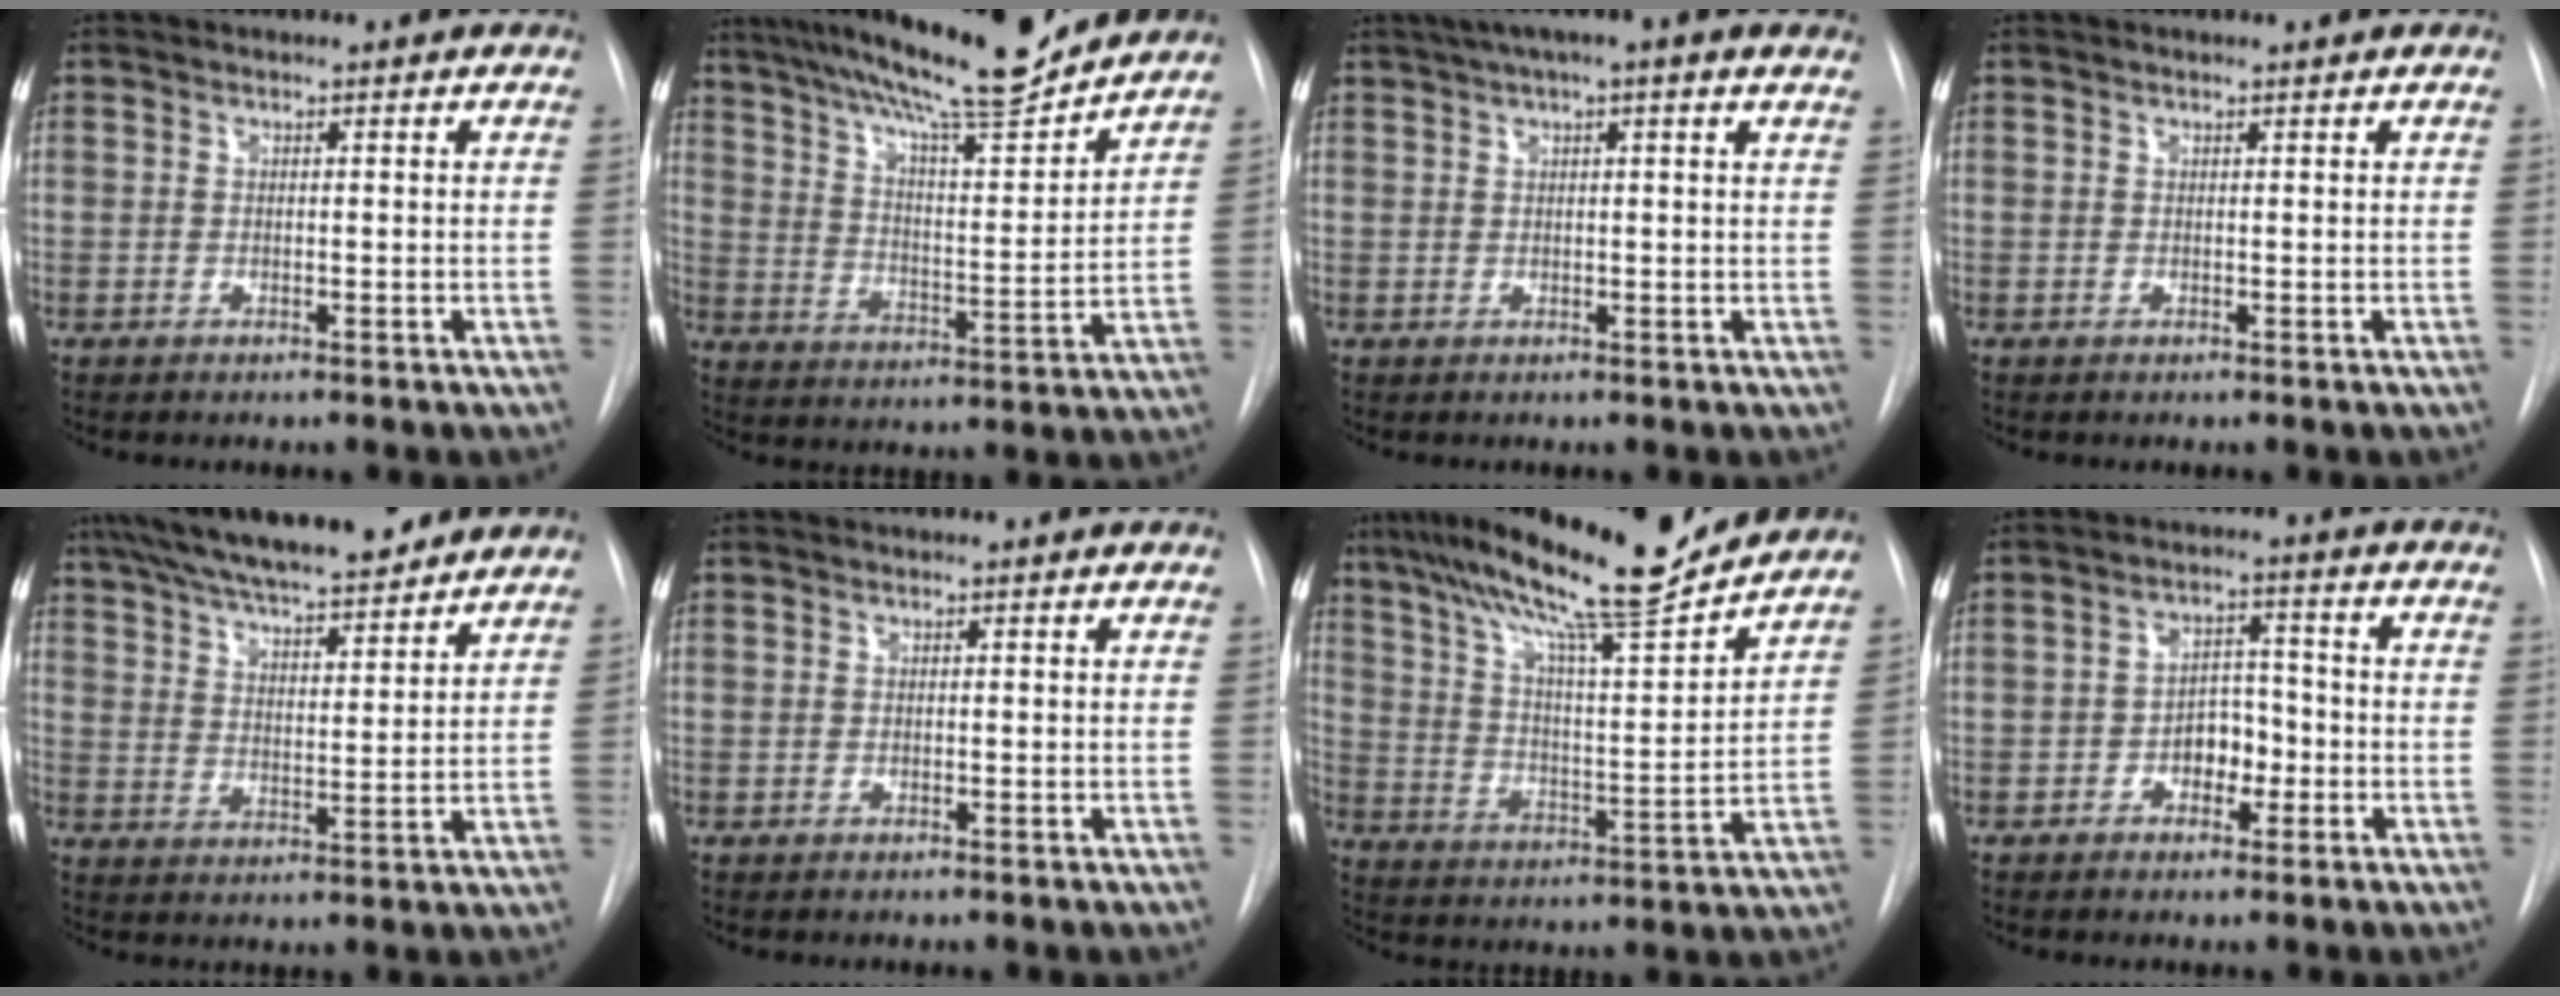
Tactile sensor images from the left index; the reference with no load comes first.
{"total": 17.8, "force": [15.4, 1.0, 8.8], "torque": [-0.145, 0.003, 0.241]}
{"total": 9.8, "force": [6.6, 1.4, 7.1], "torque": [-0.108, 0.045, 0.087]}
{"total": 0.0}
{"total": 17.8, "force": [15.3, 2.9, 8.6], "torque": [-0.150, 0.027, 0.239]}
{"total": 0.0}
{"total": 18.9, "force": [15.6, 0.7, 10.5], "torque": [-0.176, 0.008, 0.250]}
{"total": 4.8, "force": [-1.8, 3.1, 3.3], "torque": [-0.048, 0.015, -0.030]}